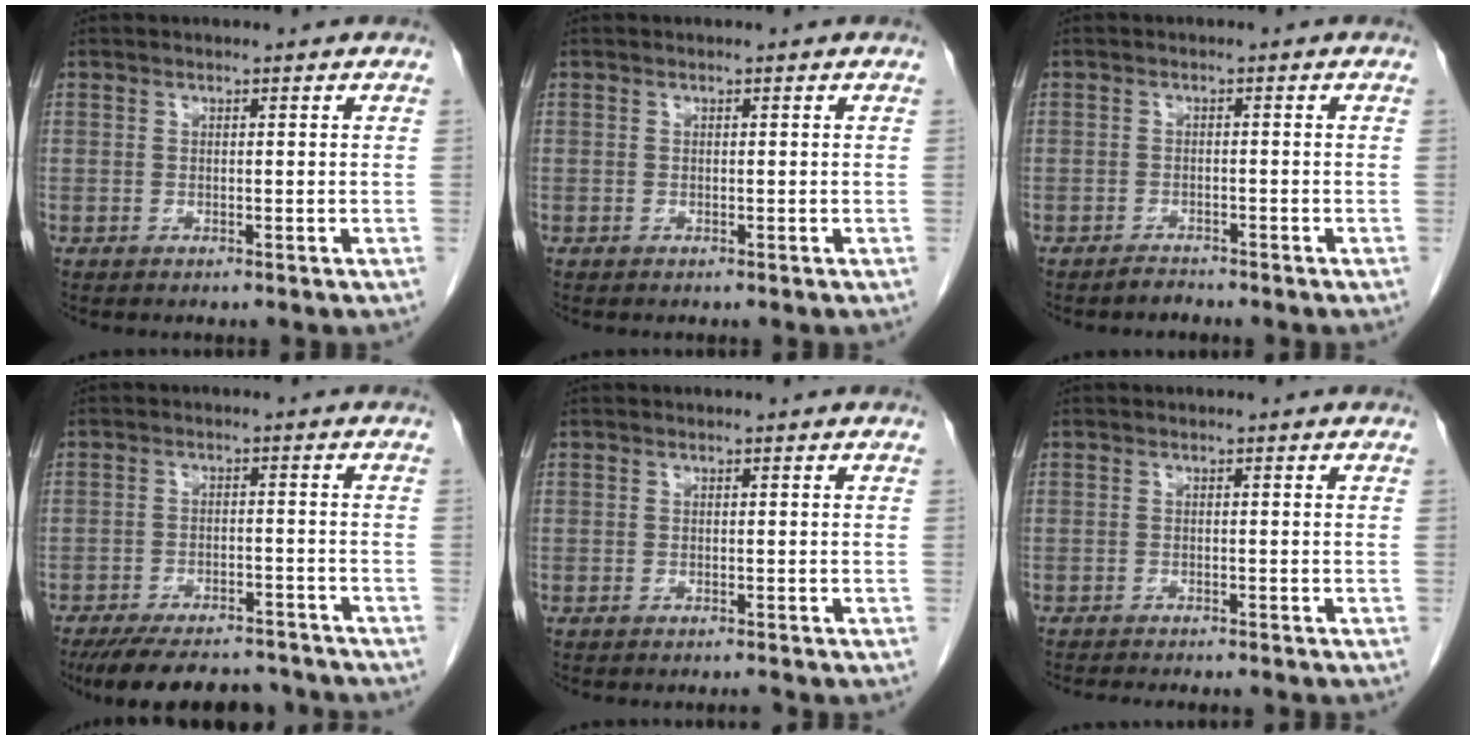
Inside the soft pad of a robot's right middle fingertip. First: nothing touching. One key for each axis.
{"total": 0.0}
{"total": 1.3, "fx": -1.2, "fy": 0.2, "fz": -0.1, "tx": -0.001, "ty": -0.004, "tz": -0.020}
{"total": 14.3, "fx": -12.9, "fy": 3.8, "fz": 5.1, "tx": -0.098, "ty": -0.003, "tz": -0.178}
{"total": 0.6, "fx": -0.6, "fy": 0.0, "fz": 0.2, "tx": -0.007, "ty": -0.002, "tz": -0.008}
{"total": 6.8, "fx": -6.1, "fy": 1.1, "fz": 2.8, "tx": -0.035, "ty": -0.010, "tz": -0.081}